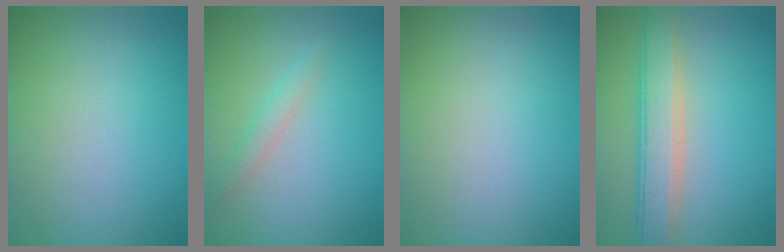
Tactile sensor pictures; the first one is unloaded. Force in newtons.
{"total": 1.0, "press": 1.0, "slide": 0.1}
{"total": 0.0}
{"total": 4.9, "press": 4.9, "slide": 0.3}